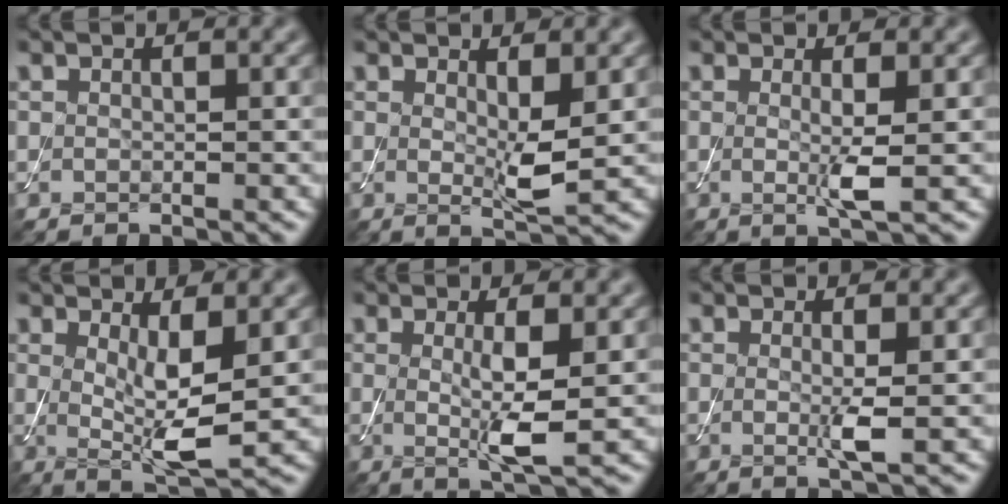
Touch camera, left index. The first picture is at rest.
{"total": 2.7, "force": [0.5, 0.5, 2.7], "torque": [-0.048, -0.011, 0.012]}
{"total": 2.3, "force": [-0.1, 0.2, 2.2], "torque": [-0.049, -0.009, -0.002]}
{"total": 4.7, "force": [0.3, 1.1, 4.6], "torque": [-0.078, -0.016, 0.011]}
{"total": 3.8, "force": [0.0, 0.5, 3.8], "torque": [-0.074, -0.012, 0.004]}
{"total": 1.8, "force": [-0.1, 0.1, 1.8], "torque": [-0.041, -0.006, -0.003]}